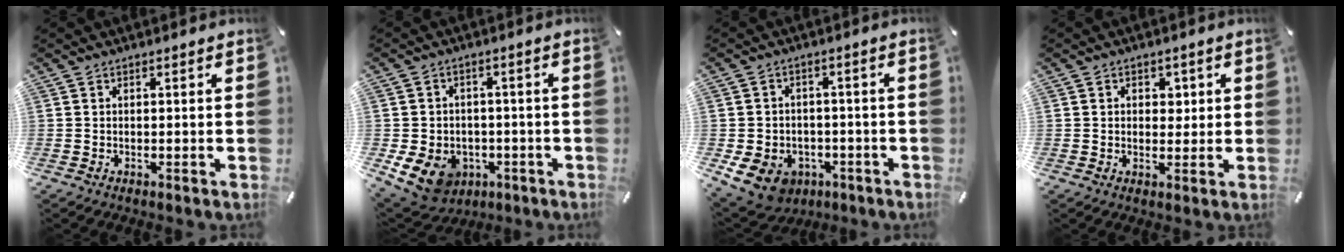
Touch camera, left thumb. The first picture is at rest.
{"total": 9.8, "force": [-3.6, 8.1, 4.0], "torque": [-0.098, 0.010, -0.065]}
{"total": 9.5, "force": [-4.7, 7.4, 3.8], "torque": [-0.095, 0.031, -0.081]}
{"total": 3.3, "force": [0.6, 2.8, 1.7], "torque": [-0.013, -0.003, 0.003]}